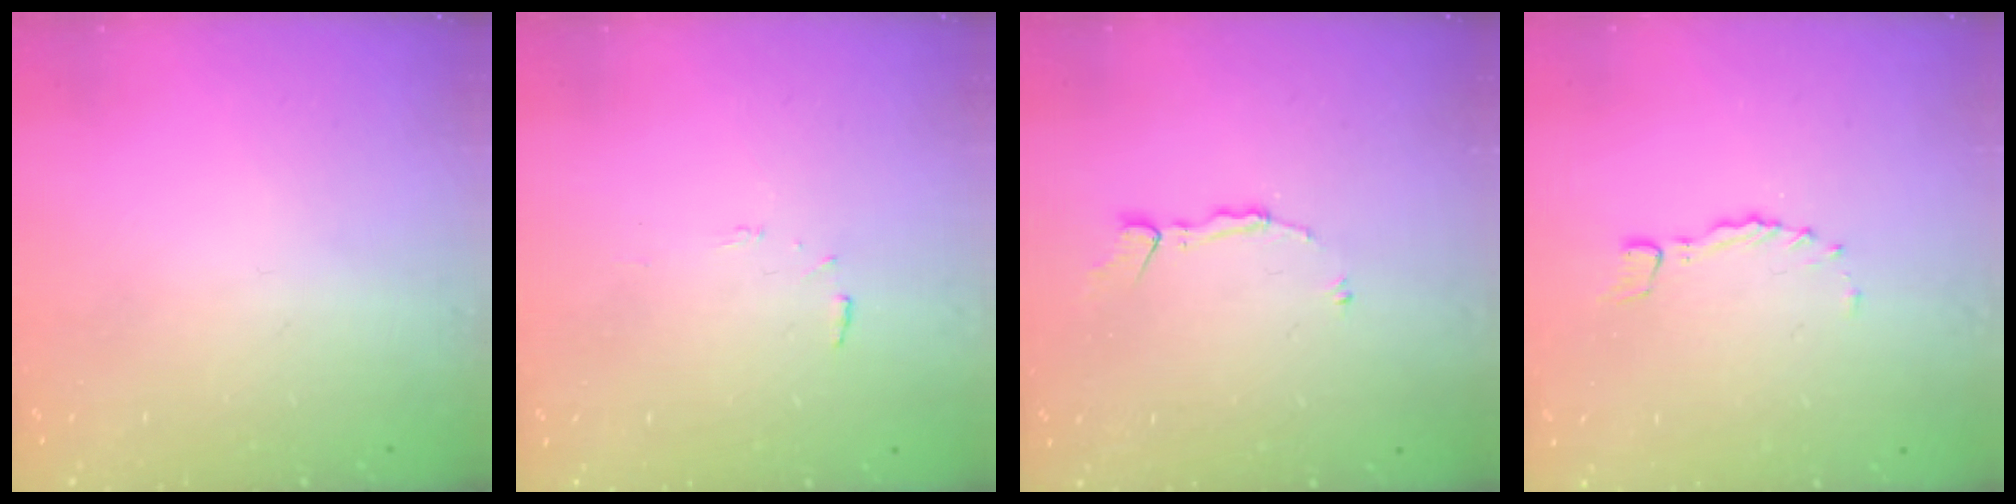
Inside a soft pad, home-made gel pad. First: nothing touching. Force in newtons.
{"total": 5.5, "press": 5.5, "slide": 0.4}
{"total": 4.0, "press": 3.9, "slide": 0.5}
{"total": 0.0}